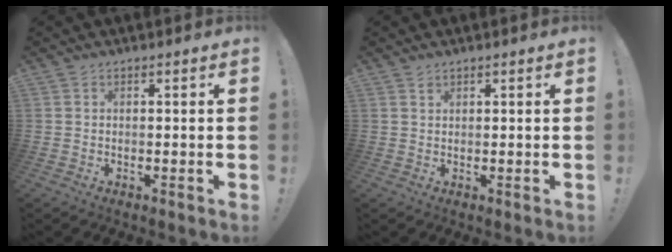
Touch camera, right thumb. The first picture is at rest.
{"total": 0.9, "force": [0.8, 0.4, 0.2], "torque": [0.001, -0.004, 0.014]}